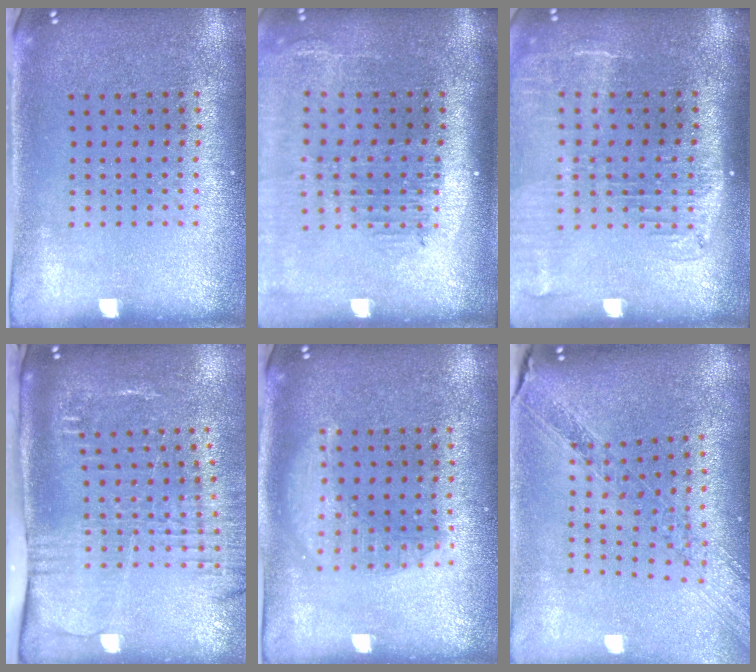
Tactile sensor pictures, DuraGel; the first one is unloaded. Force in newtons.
{"total": 2.1, "press": 1.7, "slide": 1.2}
{"total": 2.3, "press": 1.9, "slide": 1.4}
{"total": 2.7, "press": 2.1, "slide": 1.7}
{"total": 1.4, "press": 1.4, "slide": 0.1}
{"total": 1.3, "press": 1.3, "slide": 0.4}